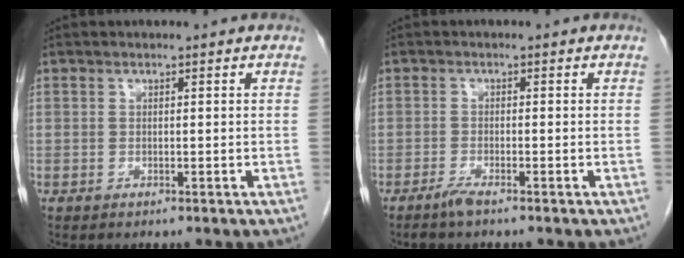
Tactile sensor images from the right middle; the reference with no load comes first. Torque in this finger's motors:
{"motor_torque": [0.02, 0.09, 0.01, 0.00]}